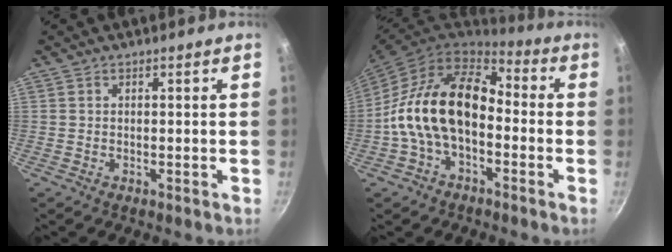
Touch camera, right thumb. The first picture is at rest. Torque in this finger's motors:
{"motor_torque": [2.40, 2.61, 1.40, -1.37, 0.28]}